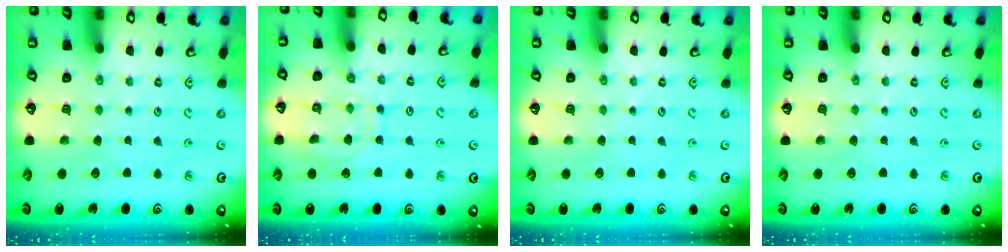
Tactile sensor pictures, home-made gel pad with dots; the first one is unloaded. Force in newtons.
{"total": 9.2, "press": 9.2, "slide": 0.8}
{"total": 0.0}
{"total": 0.0}